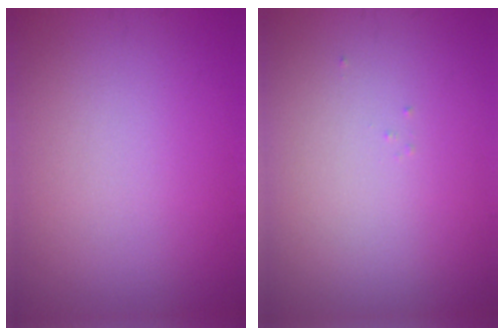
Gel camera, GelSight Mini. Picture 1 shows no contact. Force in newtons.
{"total": 0.0}